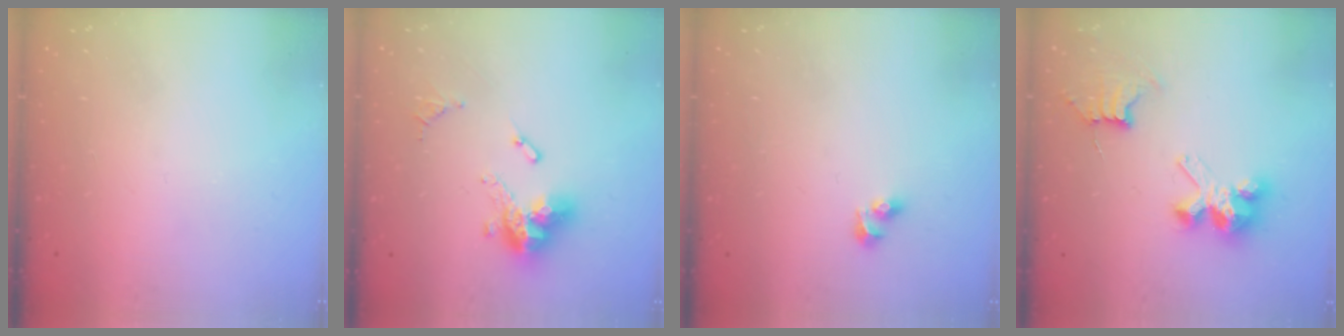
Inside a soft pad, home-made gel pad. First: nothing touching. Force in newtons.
{"total": 13.9, "press": 13.9, "slide": 1.2}
{"total": 4.5, "press": 4.0, "slide": 2.0}
{"total": 7.8, "press": 7.8, "slide": 0.6}